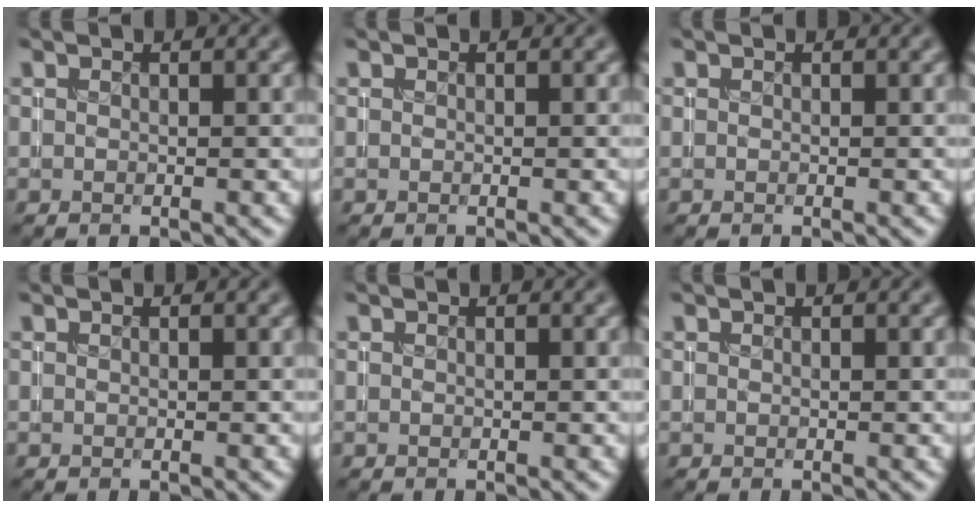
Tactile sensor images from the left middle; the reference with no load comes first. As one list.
[{"total": 0.0}, {"total": 0.0}, {"total": 0.0}, {"total": 0.0}, {"total": 0.0}]